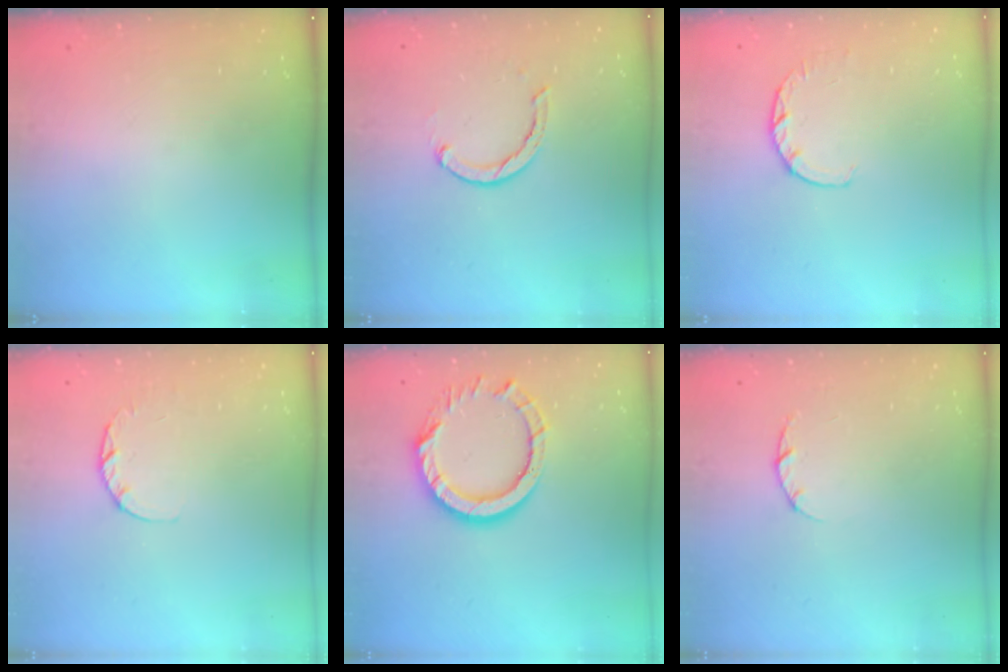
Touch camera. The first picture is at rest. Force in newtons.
{"total": 2.4, "press": 2.4, "slide": 0.1}
{"total": 3.0, "press": 2.9, "slide": 0.4}
{"total": 2.6, "press": 2.5, "slide": 0.4}
{"total": 12.6, "press": 12.6, "slide": 1.2}
{"total": 3.0, "press": 3.0, "slide": 0.4}